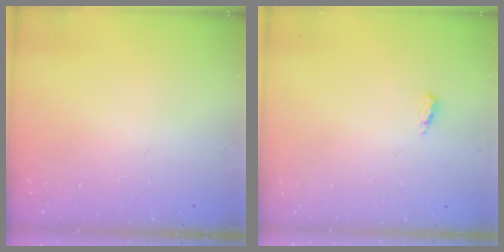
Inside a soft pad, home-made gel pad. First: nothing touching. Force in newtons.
{"total": 2.7, "press": 2.5, "slide": 1.0}